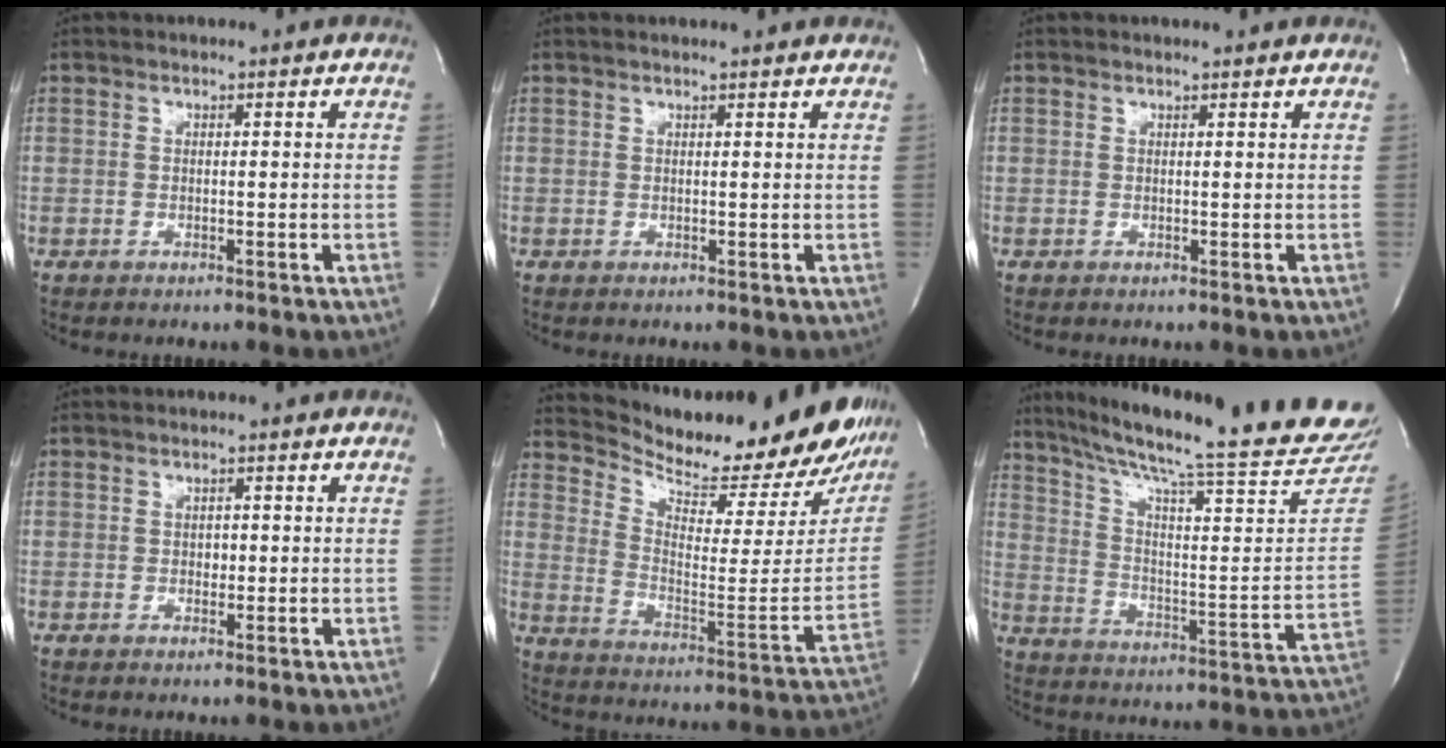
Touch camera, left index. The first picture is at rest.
{"total": 5.3, "force": [5.1, 0.2, 1.6], "torque": [-0.024, 0.015, 0.048]}
{"total": 2.5, "force": [2.5, 0.1, 0.4], "torque": [-0.010, 0.005, 0.024]}
{"total": 0.8, "force": [-0.1, 0.7, 0.5], "torque": [-0.004, 0.000, -0.002]}
{"total": 26.9, "force": [24.5, 4.6, 10.0], "torque": [-0.165, -0.099, 0.324]}
{"total": 26.6, "force": [23.7, -0.1, 12.2], "torque": [-0.195, -0.099, 0.321]}